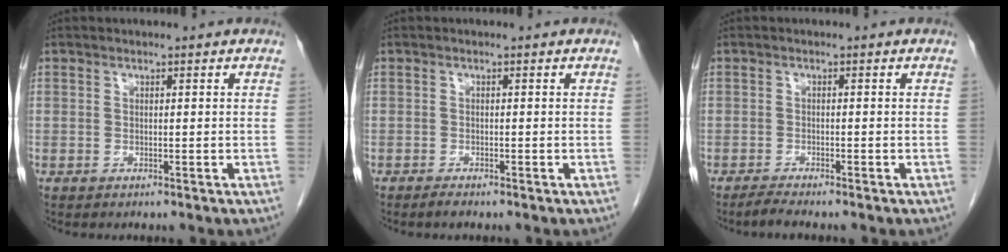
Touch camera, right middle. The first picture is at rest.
{"total": 0.9, "force": [-0.8, 0.1, 0.4], "torque": [-0.009, -0.002, -0.011]}
{"total": 2.1, "force": [-1.9, -0.2, 0.9], "torque": [-0.025, -0.006, -0.036]}